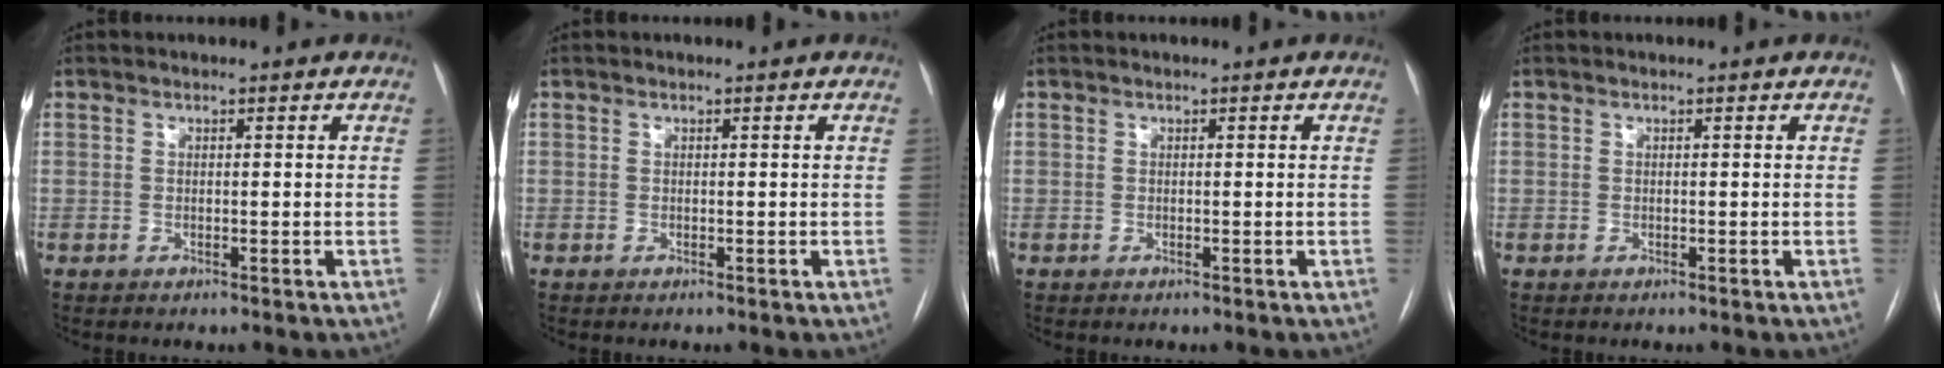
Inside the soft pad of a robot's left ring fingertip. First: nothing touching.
{"total": 0.0}
{"total": 0.0}
{"total": 0.0}